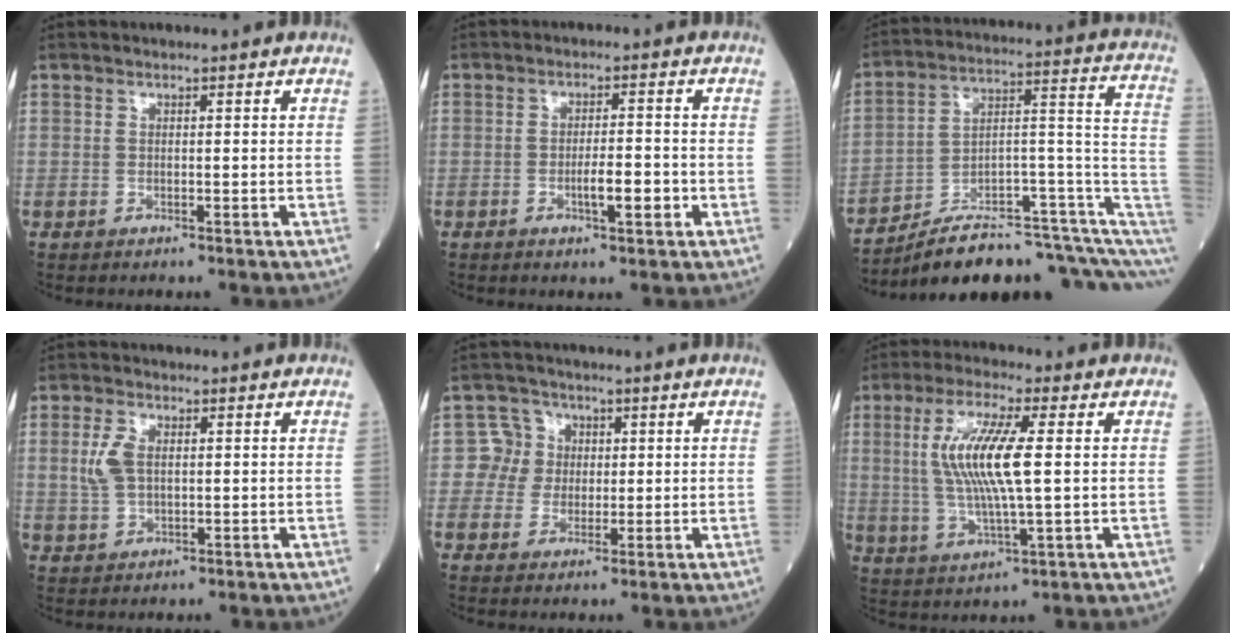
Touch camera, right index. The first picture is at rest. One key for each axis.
{"total": 4.0, "fx": -1.4, "fy": 0.8, "fz": 3.7, "tx": -0.060, "ty": 0.001, "tz": -0.021}
{"total": 17.3, "fx": -11.7, "fy": 4.1, "fz": 12.0, "tx": -0.121, "ty": 0.080, "tz": -0.173}
{"total": 4.1, "fx": 0.7, "fy": 2.3, "fz": 3.3, "tx": -0.086, "ty": 0.007, "tz": 0.015}
{"total": 4.7, "fx": 0.5, "fy": 4.6, "fz": 0.1, "tx": 0.011, "ty": 0.014, "tz": 0.007}
{"total": 11.0, "fx": 1.6, "fy": 1.4, "fz": 10.8, "tx": -0.225, "ty": 0.001, "tz": 0.030}